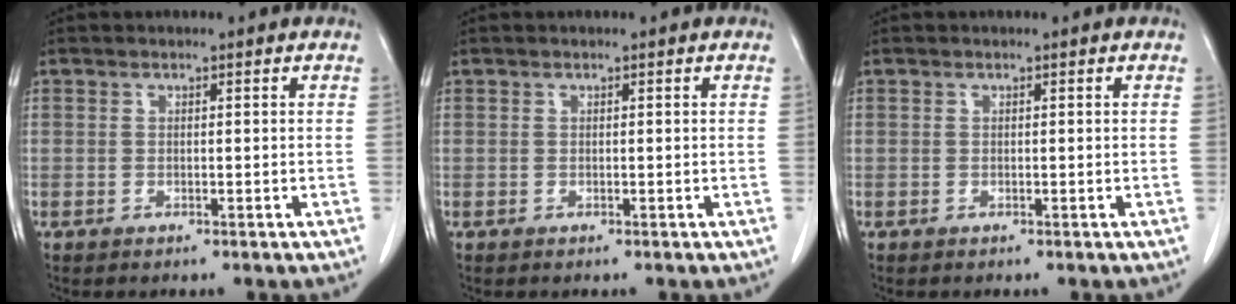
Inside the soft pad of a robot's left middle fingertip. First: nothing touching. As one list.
[{"total": 0.0}, {"total": 0.0}]